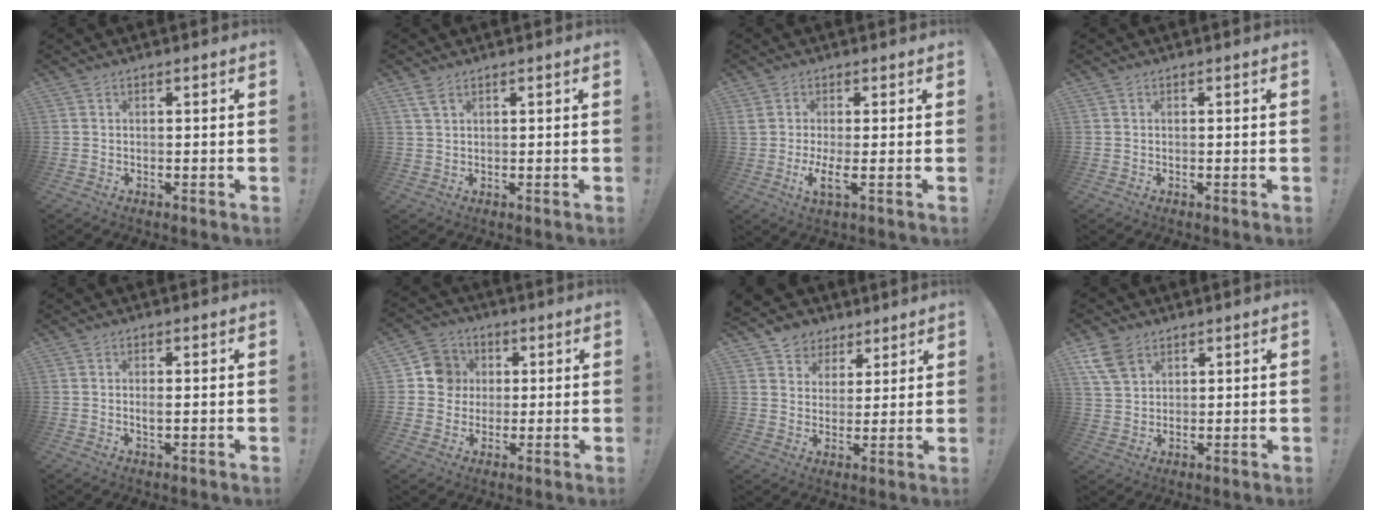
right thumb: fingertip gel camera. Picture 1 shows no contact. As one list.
[{"total": 2.7, "force": [1.6, 0.9, 1.9], "torque": [-0.036, -0.004, 0.030]}, {"total": 5.4, "force": [0.0, 0.9, 5.3], "torque": [-0.092, -0.022, 0.000]}, {"total": 0.0}, {"total": 1.6, "force": [-0.2, 0.4, 1.5], "torque": [-0.023, -0.003, -0.005]}, {"total": 9.5, "force": [1.3, 9.1, 2.3], "torque": [-0.021, 0.005, 0.029]}, {"total": 6.3, "force": [3.6, 5.2, 0.2], "torque": [-0.004, -0.026, 0.076]}, {"total": 8.4, "force": [4.8, 5.4, 4.2], "torque": [-0.072, -0.010, 0.097]}]